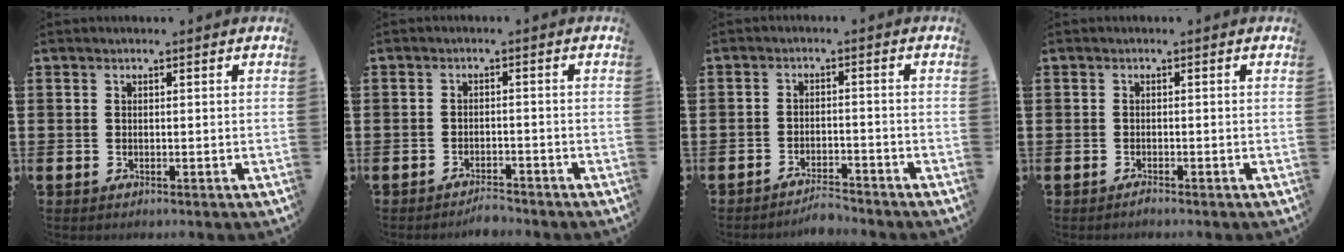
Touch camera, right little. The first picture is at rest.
{"total": 1.9, "force": [-1.8, 0.2, 0.1], "torque": [-0.009, 0.004, -0.039]}
{"total": 2.6, "force": [-2.6, 0.1, 0.3], "torque": [-0.011, 0.005, -0.054]}
{"total": 0.5, "force": [-0.5, 0.0, 0.2], "torque": [-0.004, -0.004, -0.010]}